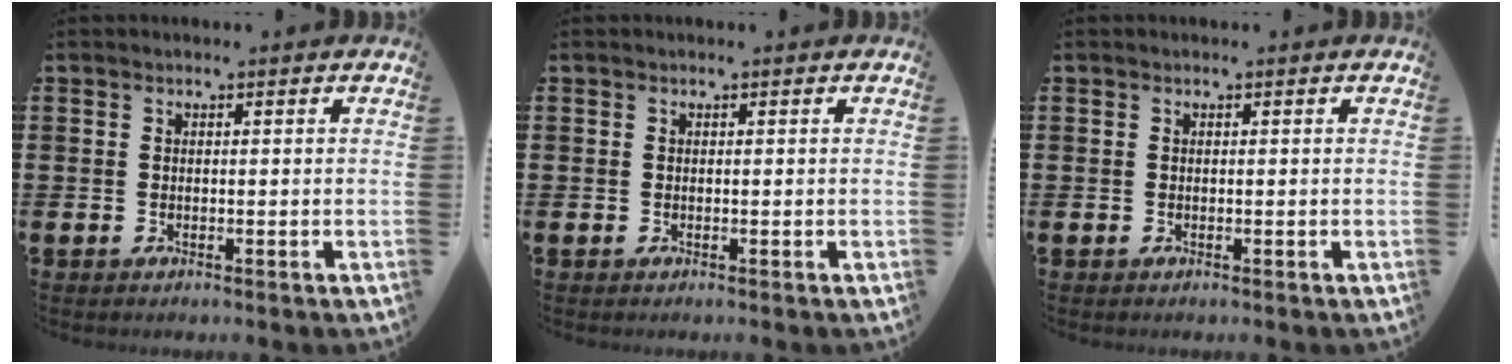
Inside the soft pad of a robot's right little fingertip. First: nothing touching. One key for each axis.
{"total": 0.0}
{"total": 0.0}